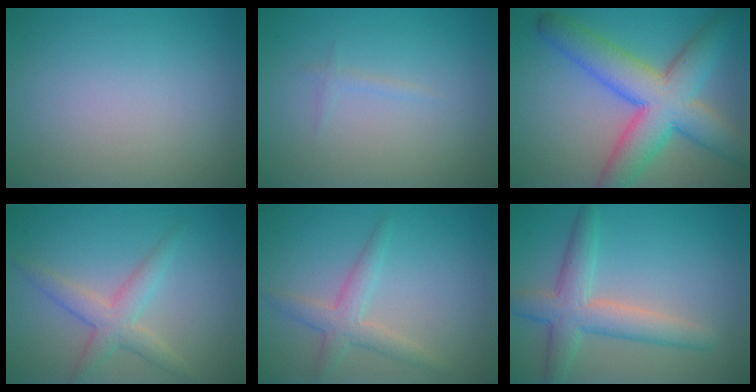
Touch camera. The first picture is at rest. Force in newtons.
{"total": 0.7, "press": 0.7, "slide": 0.1}
{"total": 9.5, "press": 9.5, "slide": 0.2}
{"total": 3.2, "press": 3.2, "slide": 0.1}
{"total": 2.7, "press": 2.7, "slide": 0.2}
{"total": 4.9, "press": 4.9, "slide": 0.2}